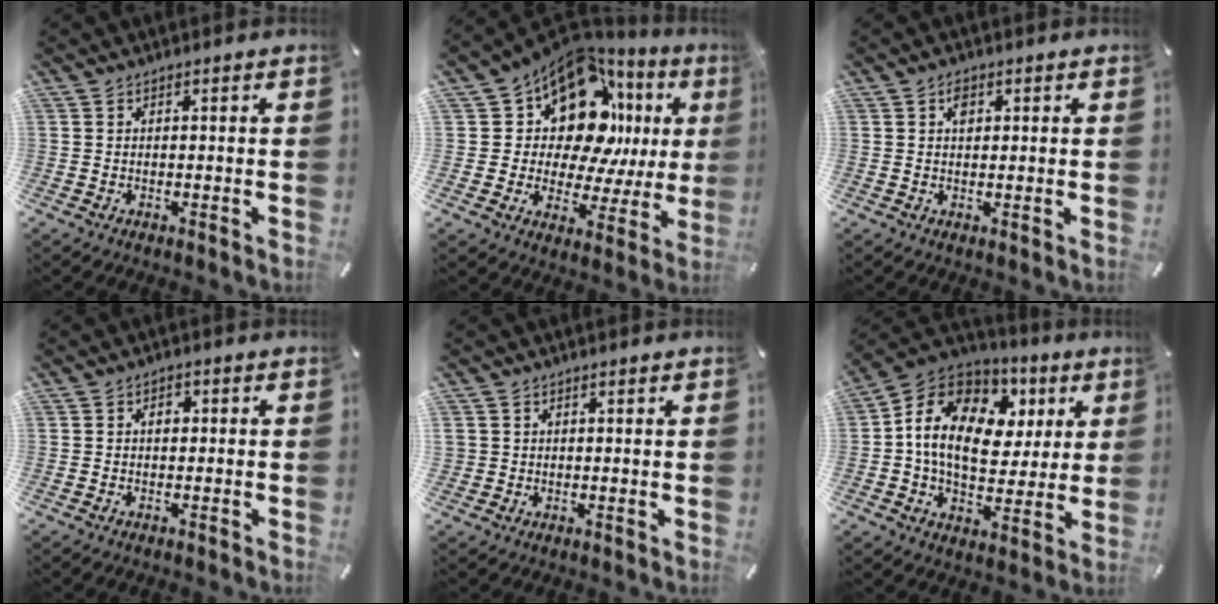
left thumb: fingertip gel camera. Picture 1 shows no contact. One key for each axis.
{"total": 15.6, "fx": 8.7, "fy": 9.7, "fz": 8.6, "tx": -0.140, "ty": -0.086, "tz": 0.151}
{"total": 2.3, "fx": 0.8, "fy": 1.5, "fz": 1.5, "tx": -0.018, "ty": -0.002, "tz": 0.011}
{"total": 2.2, "fx": -0.3, "fy": 1.5, "fz": 1.5, "tx": -0.023, "ty": 0.003, "tz": -0.009}
{"total": 2.1, "fx": 0.5, "fy": 2.1, "fz": 0.1, "tx": -0.002, "ty": 0.004, "tz": 0.008}
{"total": 16.1, "fx": 2.7, "fy": 11.8, "fz": 10.6, "tx": -0.216, "ty": -0.002, "tz": 0.047}